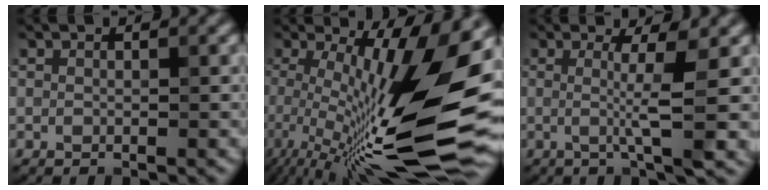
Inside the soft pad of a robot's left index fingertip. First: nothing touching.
{"total": 17.8, "force": [-2.2, 4.6, 17.0], "torque": [-0.267, 0.001, -0.039]}
{"total": 4.8, "force": [0.3, 0.7, 4.7], "torque": [-0.075, -0.006, 0.002]}